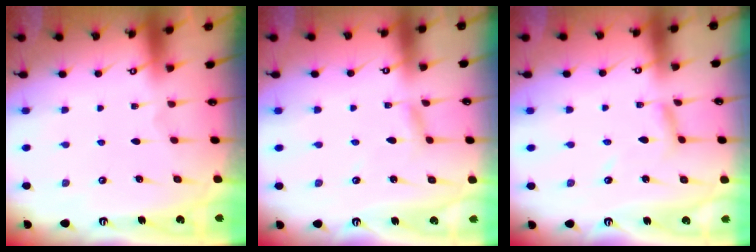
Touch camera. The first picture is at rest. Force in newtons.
{"total": 2.5, "press": 2.5, "slide": 0.1}
{"total": 5.6, "press": 5.6, "slide": 0.4}